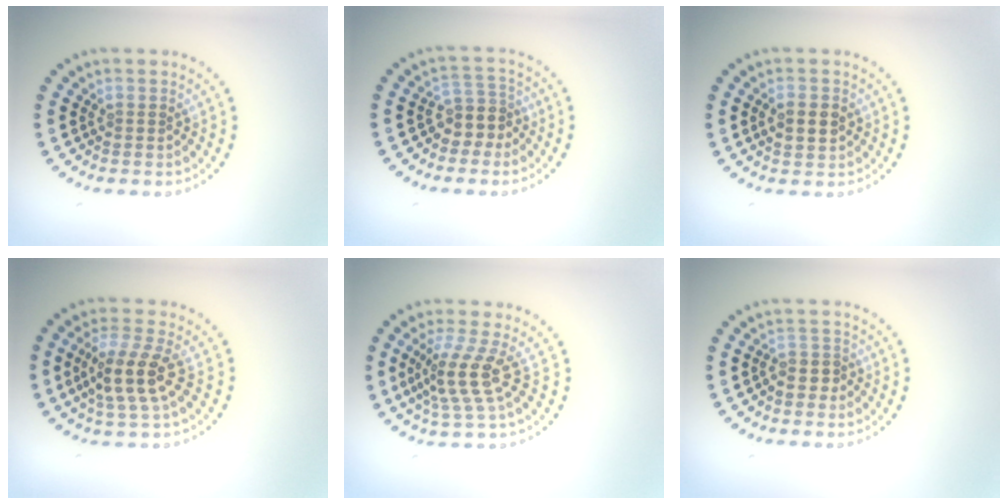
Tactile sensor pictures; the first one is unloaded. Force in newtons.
{"total": 2.6, "press": 2.1, "slide": 1.6}
{"total": 2.4, "press": 2.4, "slide": 0.1}
{"total": 4.0, "press": 3.5, "slide": 1.8}
{"total": 3.9, "press": 2.8, "slide": 2.7}
{"total": 1.5, "press": 1.2, "slide": 0.9}